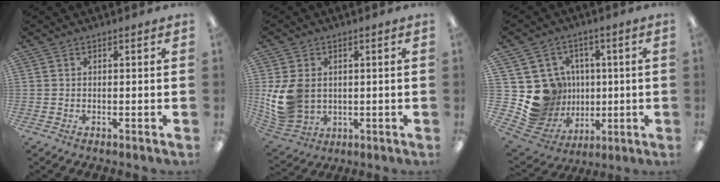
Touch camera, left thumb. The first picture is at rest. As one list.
[{"total": 11.4, "force": [0.5, 9.1, 6.9], "torque": [-0.163, 0.006, 0.009]}, {"total": 14.5, "force": [1.3, 14.2, 2.8], "torque": [-0.076, -0.013, 0.063]}]